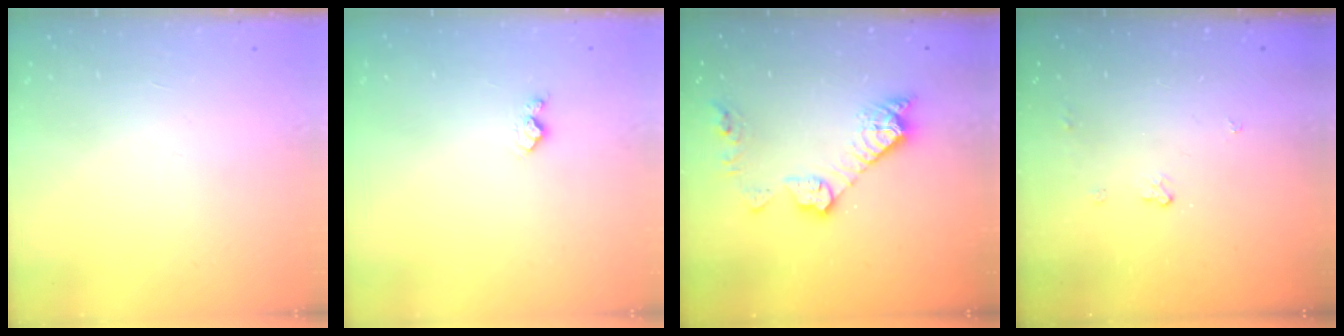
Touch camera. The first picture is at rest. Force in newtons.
{"total": 3.8, "press": 3.8, "slide": 0.6}
{"total": 12.2, "press": 12.1, "slide": 0.9}
{"total": 3.5, "press": 3.5, "slide": 0.2}